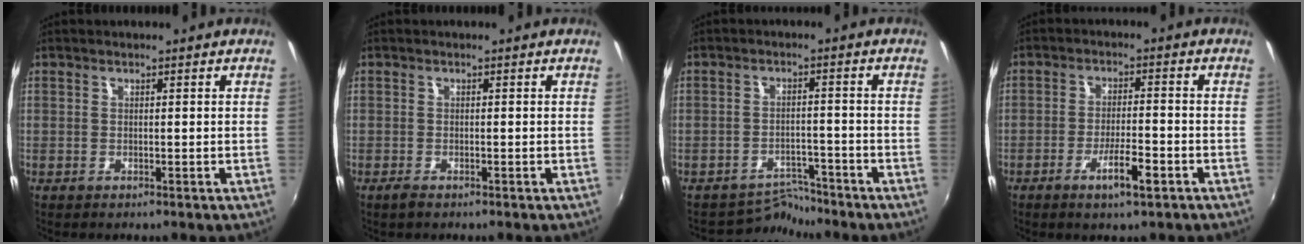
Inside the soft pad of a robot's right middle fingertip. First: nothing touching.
{"total": 1.3, "force": [-1.0, 0.4, 0.8], "torque": [-0.015, -0.003, -0.018]}
{"total": 4.4, "force": [-4.2, 0.7, -1.1], "torque": [0.016, 0.013, -0.067]}
{"total": 6.0, "force": [-3.4, 1.2, 4.8], "torque": [-0.094, -0.008, -0.054]}